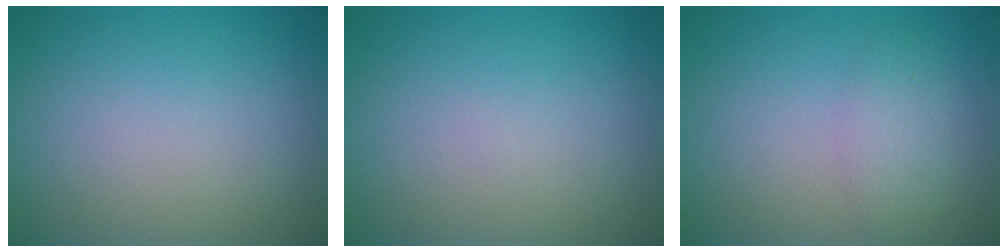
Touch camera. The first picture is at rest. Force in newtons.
{"total": 0.0}
{"total": 2.2, "press": 2.2, "slide": 0.1}